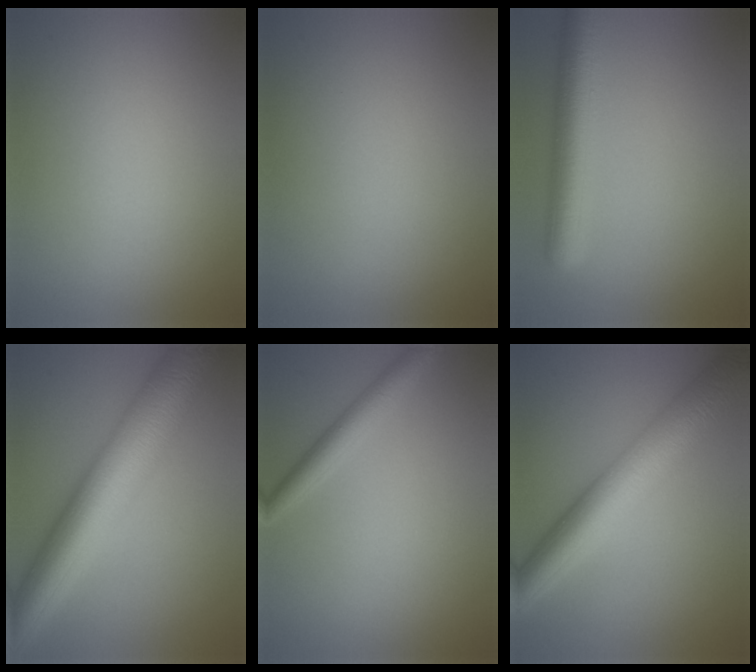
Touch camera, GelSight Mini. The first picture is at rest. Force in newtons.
{"total": 0.0}
{"total": 5.7, "press": 5.7, "slide": 0.3}
{"total": 11.2, "press": 11.2, "slide": 0.1}
{"total": 2.6, "press": 2.6, "slide": 0.1}
{"total": 9.2, "press": 9.2, "slide": 0.3}